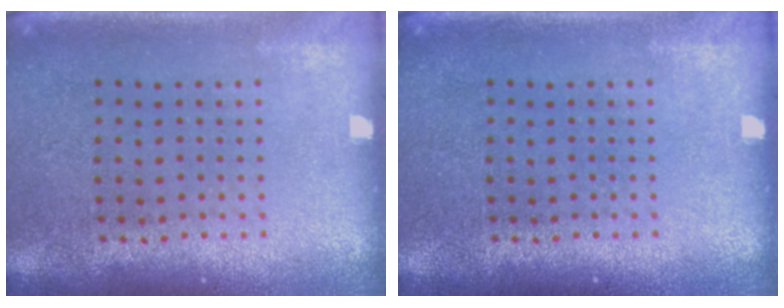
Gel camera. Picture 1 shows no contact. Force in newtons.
{"total": 0.0}